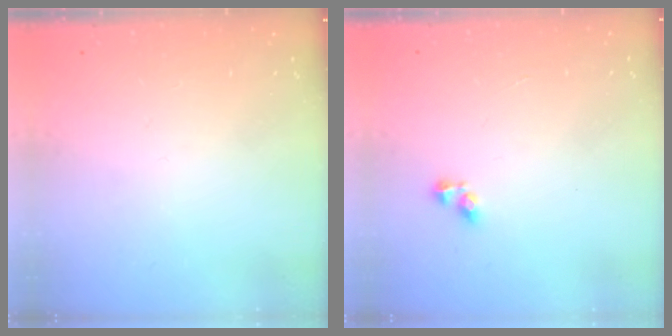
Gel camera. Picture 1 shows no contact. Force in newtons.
{"total": 3.6, "press": 3.5, "slide": 0.6}